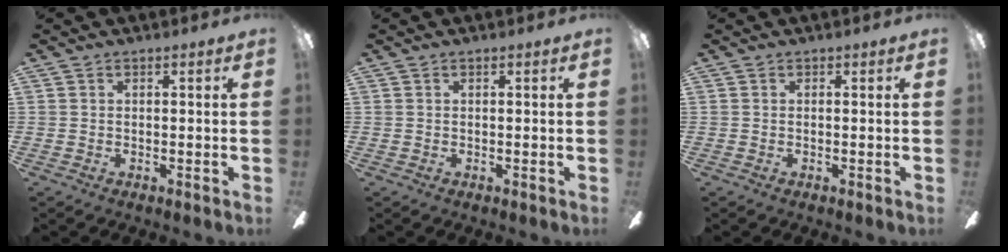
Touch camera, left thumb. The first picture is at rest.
{"total": 0.0}
{"total": 0.0}